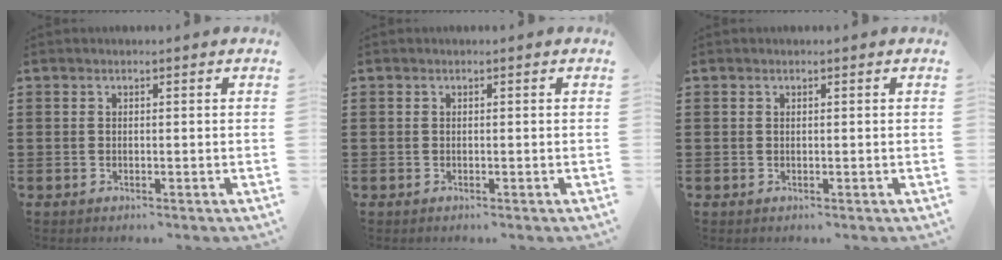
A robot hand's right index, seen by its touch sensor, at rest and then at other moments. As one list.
[{"total": 0.0}, {"total": 0.0}]